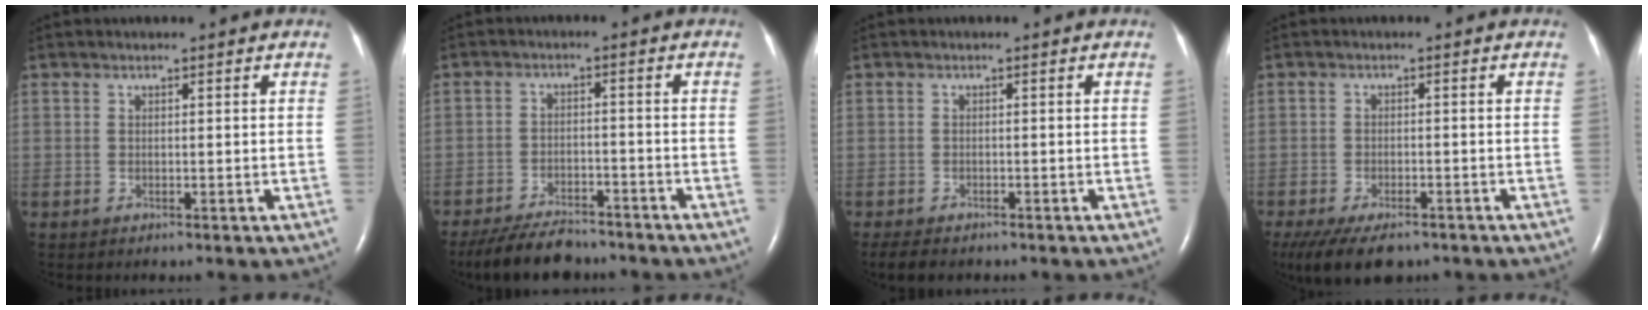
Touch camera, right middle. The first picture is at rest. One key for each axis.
{"total": 8.9, "fx": -7.8, "fy": 2.7, "fz": 3.4, "tx": -0.061, "ty": -0.014, "tz": -0.128}
{"total": 3.7, "fx": -3.0, "fy": 1.4, "fz": 1.8, "tx": -0.033, "ty": -0.009, "tz": -0.041}
{"total": 9.7, "fx": -7.0, "fy": 3.9, "fz": 5.4, "tx": -0.096, "ty": -0.012, "tz": -0.108}